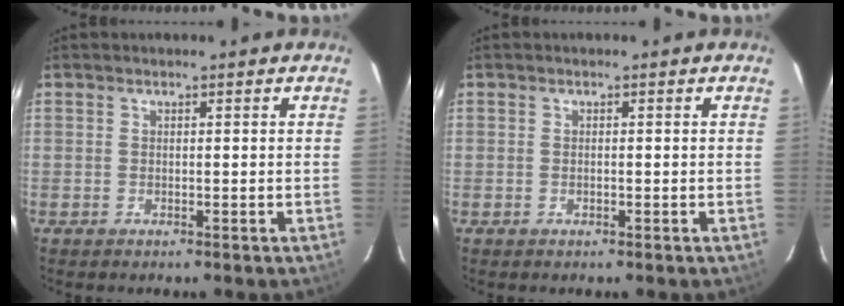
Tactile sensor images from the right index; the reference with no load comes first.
{"total": 0.0}